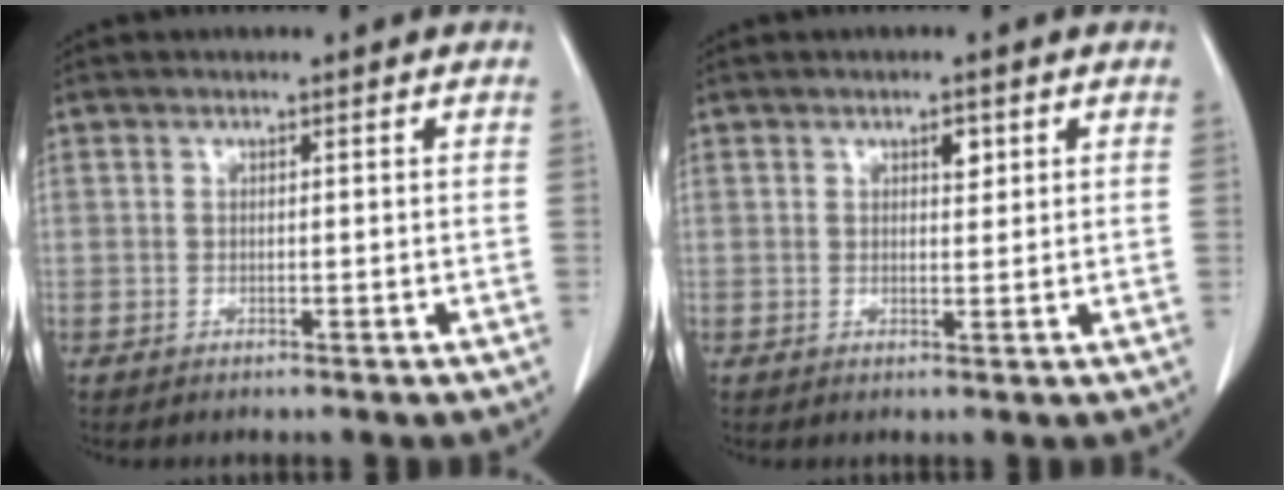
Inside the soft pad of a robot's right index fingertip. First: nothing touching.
{"total": 1.8, "force": [0.9, 0.8, 1.4], "torque": [-0.018, -0.002, 0.012]}